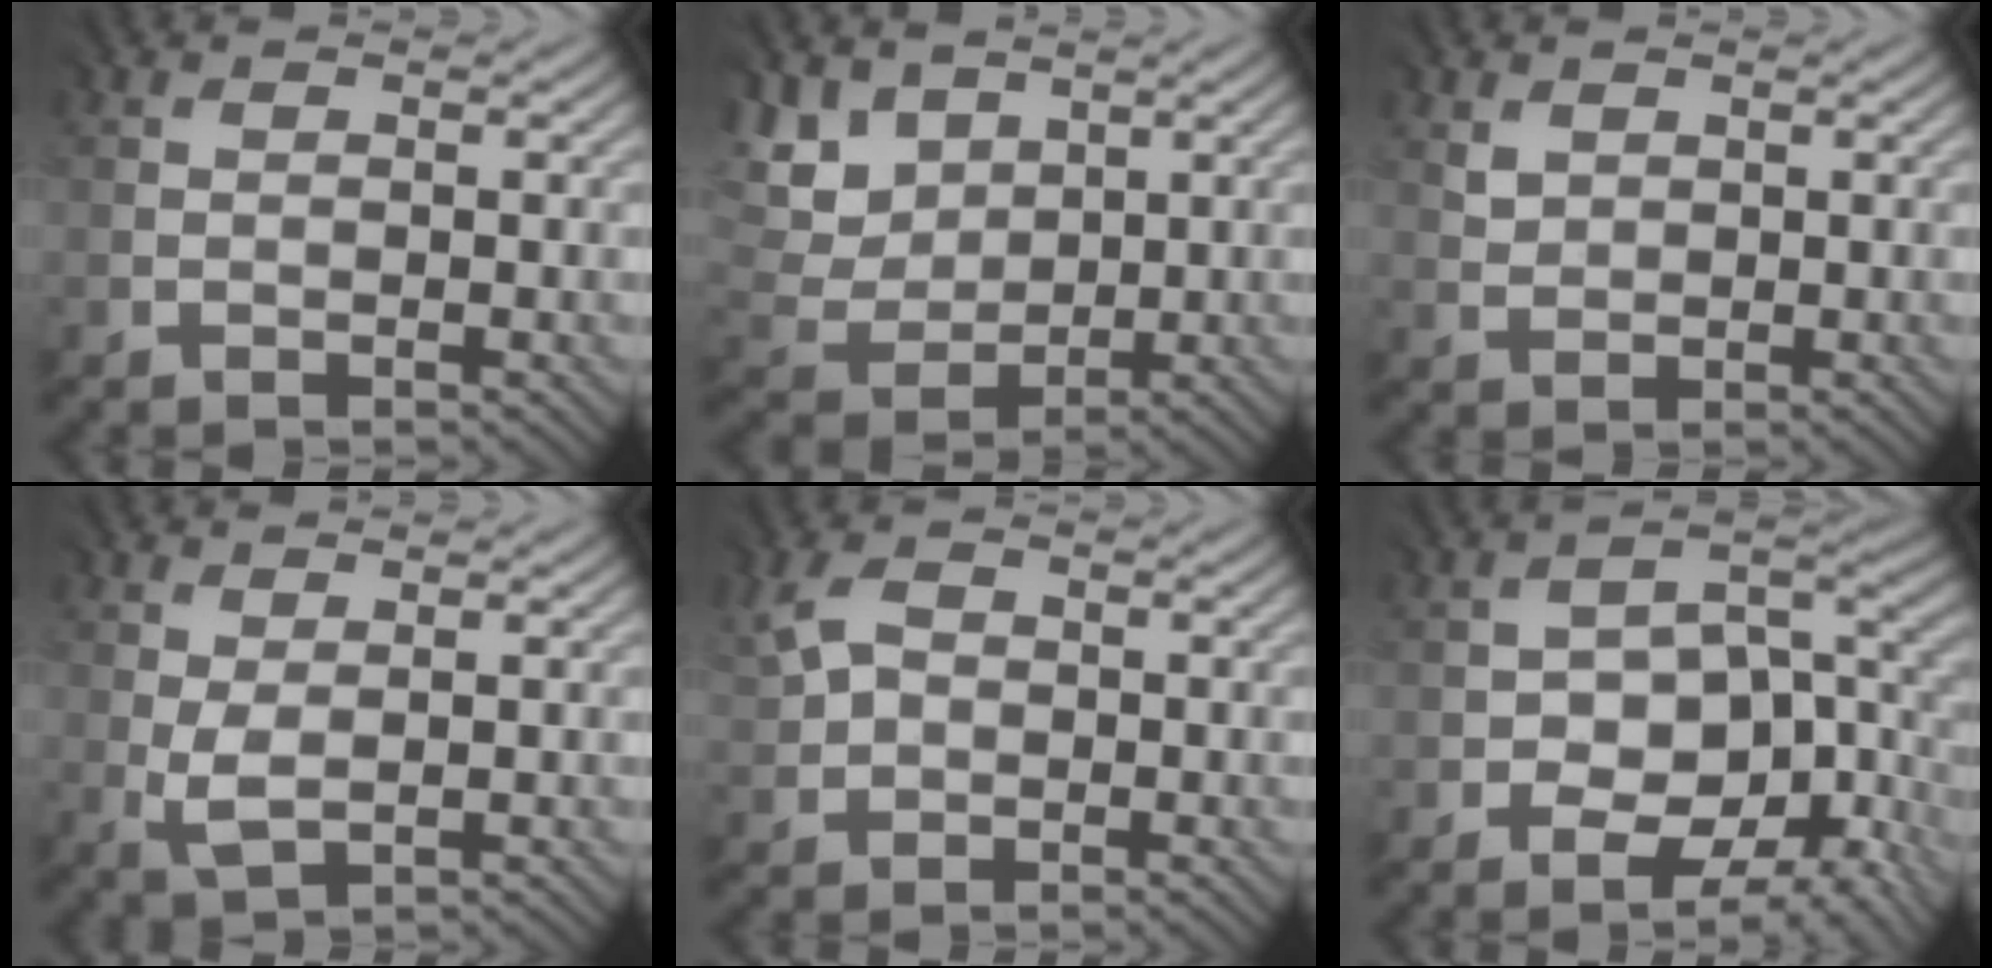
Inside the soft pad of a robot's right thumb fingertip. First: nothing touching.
{"total": 6.4, "force": [4.0, 4.3, 2.6], "torque": [-0.111, 0.003, 0.082]}
{"total": 1.7, "force": [1.2, 1.2, 0.3], "torque": [-0.011, -0.001, 0.026]}
{"total": 2.3, "force": [0.2, 1.2, 1.9], "torque": [-0.057, -0.003, 0.007]}
{"total": 3.7, "force": [1.1, 2.8, 2.2], "torque": [-0.055, 0.008, 0.018]}
{"total": 12.5, "force": [-6.4, 6.7, 8.4], "torque": [-0.126, -0.019, -0.098]}